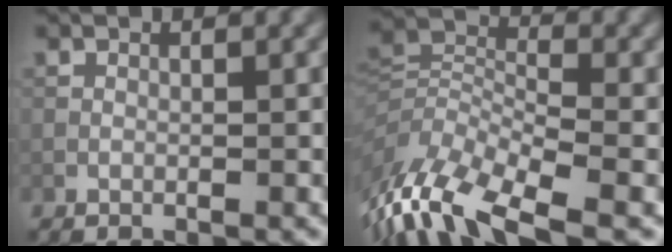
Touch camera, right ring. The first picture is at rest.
{"total": 10.9, "force": [-7.0, 3.7, 7.5], "torque": [-0.150, -0.005, -0.142]}